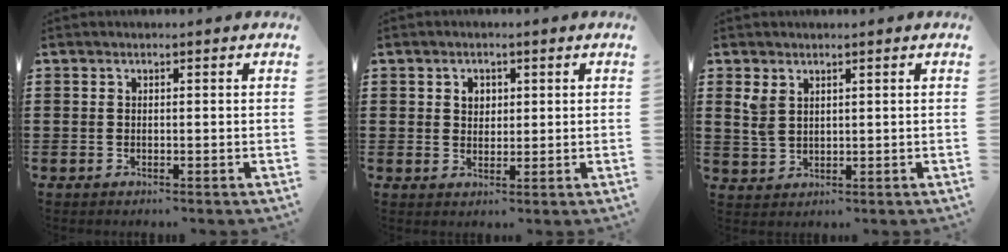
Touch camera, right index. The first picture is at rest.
{"total": 1.9, "force": [0.8, 1.6, 0.7], "torque": [-0.021, 0.009, 0.014]}
{"total": 3.0, "force": [1.8, 1.7, 1.6], "torque": [-0.036, 0.006, 0.034]}